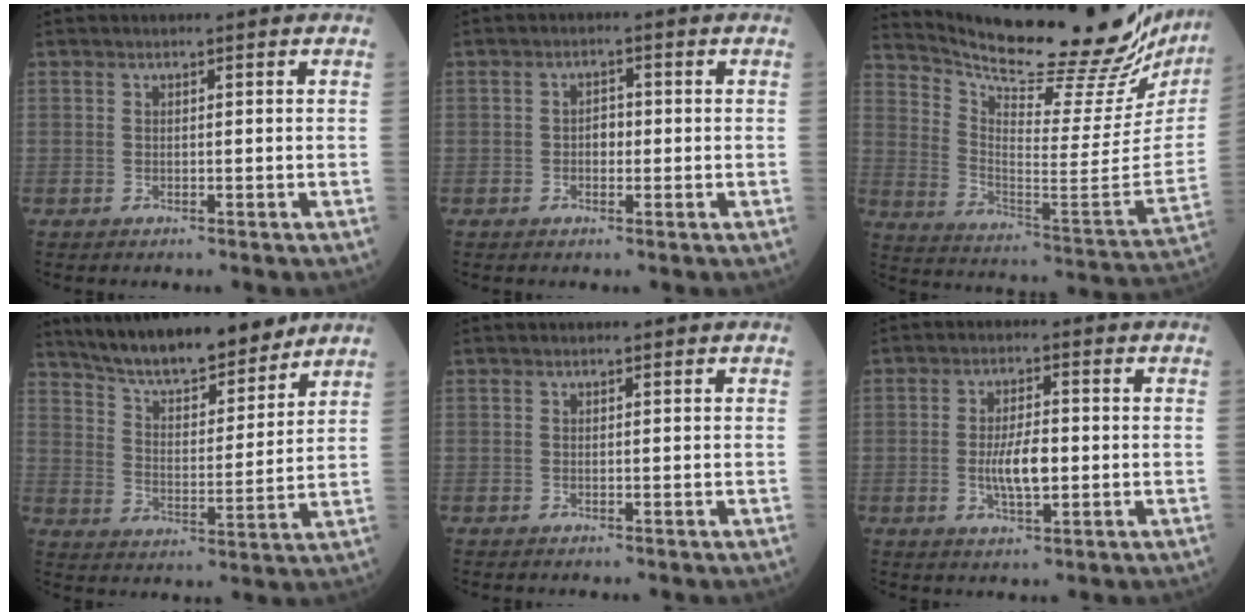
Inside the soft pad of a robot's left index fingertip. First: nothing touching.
{"total": 1.9, "force": [-0.4, 1.2, 1.4], "torque": [-0.011, 0.006, -0.008]}
{"total": 28.6, "force": [25.7, 3.2, 12.2], "torque": [-0.200, -0.103, 0.348]}
{"total": 16.2, "force": [14.1, 3.2, 7.3], "torque": [-0.110, 0.004, 0.231]}
{"total": 0.0}
{"total": 5.6, "force": [-0.8, 1.7, 5.3], "torque": [-0.099, -0.002, -0.014]}